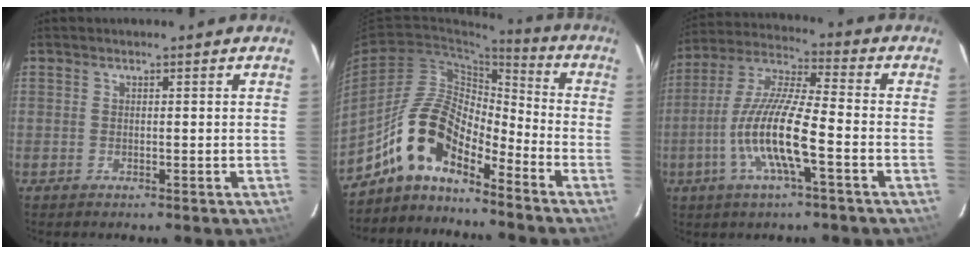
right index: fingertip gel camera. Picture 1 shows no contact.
{"total": 12.2, "force": [-9.1, 4.4, 6.9], "torque": [-0.131, 0.020, -0.183]}
{"total": 13.3, "force": [-4.5, 1.8, 12.4], "torque": [-0.253, -0.003, -0.091]}